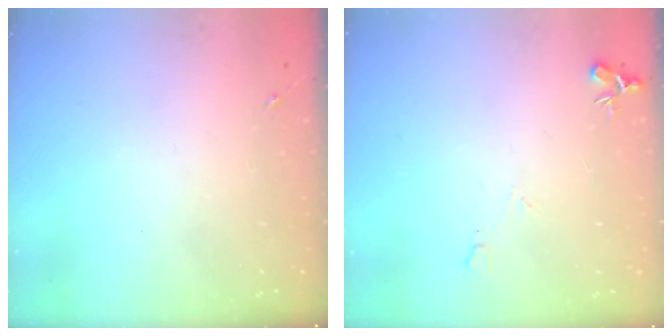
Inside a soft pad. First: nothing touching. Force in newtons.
{"total": 6.9, "press": 6.9, "slide": 0.7}